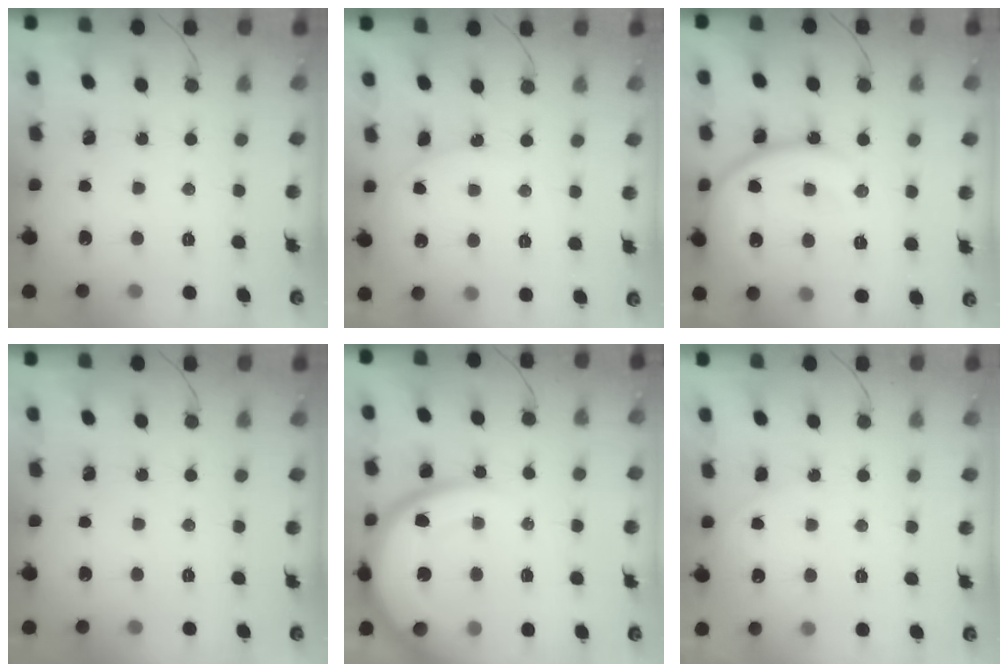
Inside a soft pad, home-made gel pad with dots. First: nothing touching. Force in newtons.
{"total": 5.7, "press": 5.7, "slide": 0.7}
{"total": 15.4, "press": 15.3, "slide": 1.6}
{"total": 0.0}
{"total": 14.3, "press": 14.2, "slide": 1.3}
{"total": 4.3, "press": 4.3, "slide": 0.1}